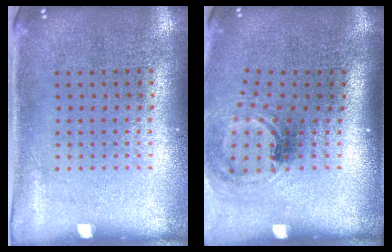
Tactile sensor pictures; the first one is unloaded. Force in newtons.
{"total": 1.3, "press": 1.0, "slide": 0.7}